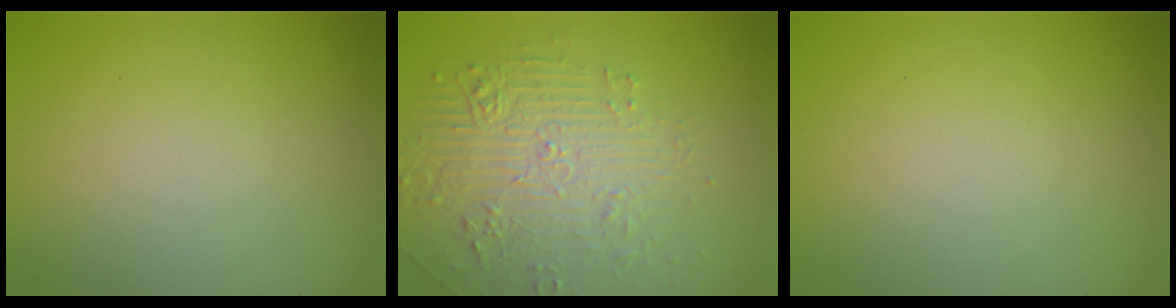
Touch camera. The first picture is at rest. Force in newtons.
{"total": 4.5, "press": 4.2, "slide": 1.6}
{"total": 0.0}